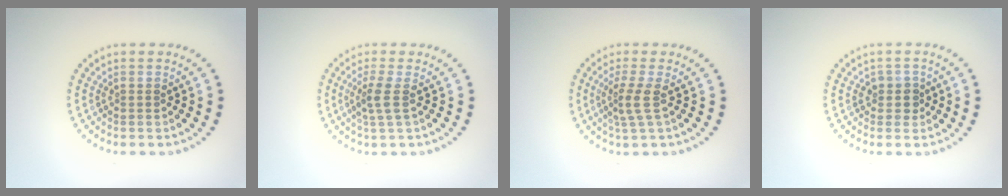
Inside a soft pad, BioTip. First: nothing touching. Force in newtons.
{"total": 2.0, "press": 1.6, "slide": 1.3}
{"total": 2.3, "press": 1.7, "slide": 1.6}
{"total": 1.6, "press": 1.3, "slide": 0.8}